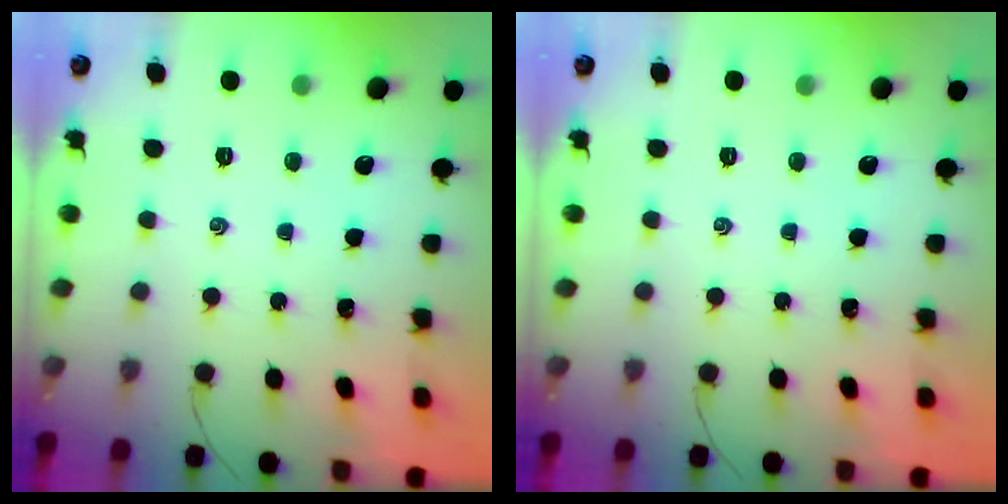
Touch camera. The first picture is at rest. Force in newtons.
{"total": 0.0}